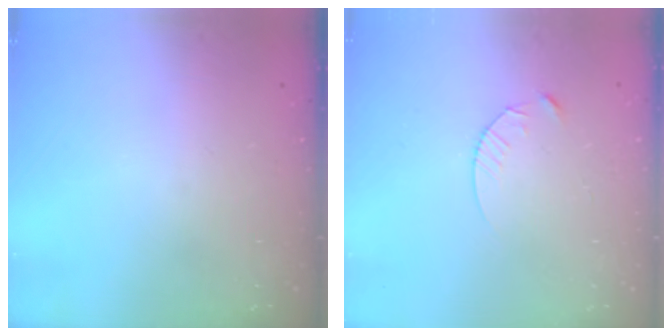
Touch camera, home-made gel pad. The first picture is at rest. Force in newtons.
{"total": 4.7, "press": 4.7, "slide": 0.6}